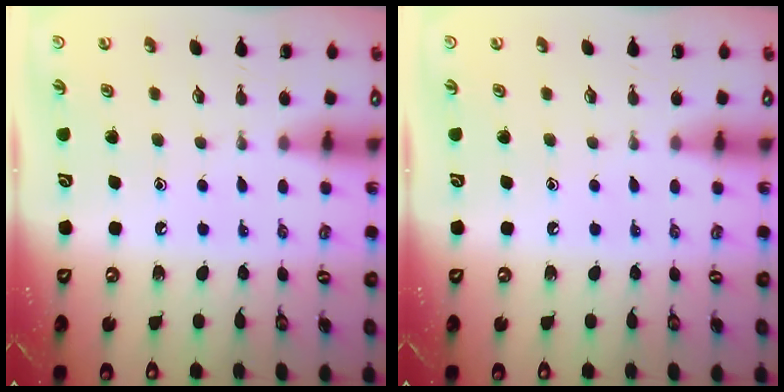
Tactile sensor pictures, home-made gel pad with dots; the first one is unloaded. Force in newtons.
{"total": 0.0}